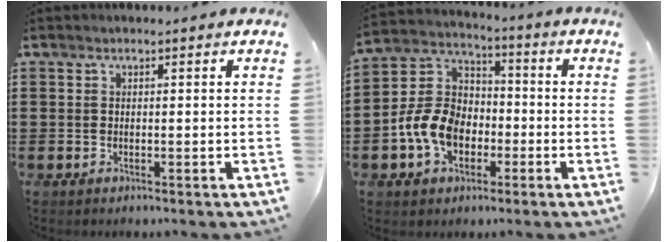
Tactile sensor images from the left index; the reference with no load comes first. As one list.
[{"total": 9.4, "force": [-3.1, 6.9, 5.5], "torque": [-0.151, 0.012, -0.066]}]